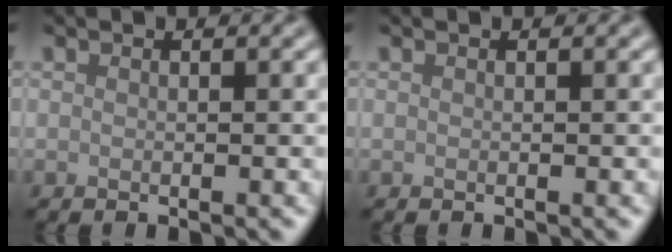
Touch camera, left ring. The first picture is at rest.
{"total": 0.0}